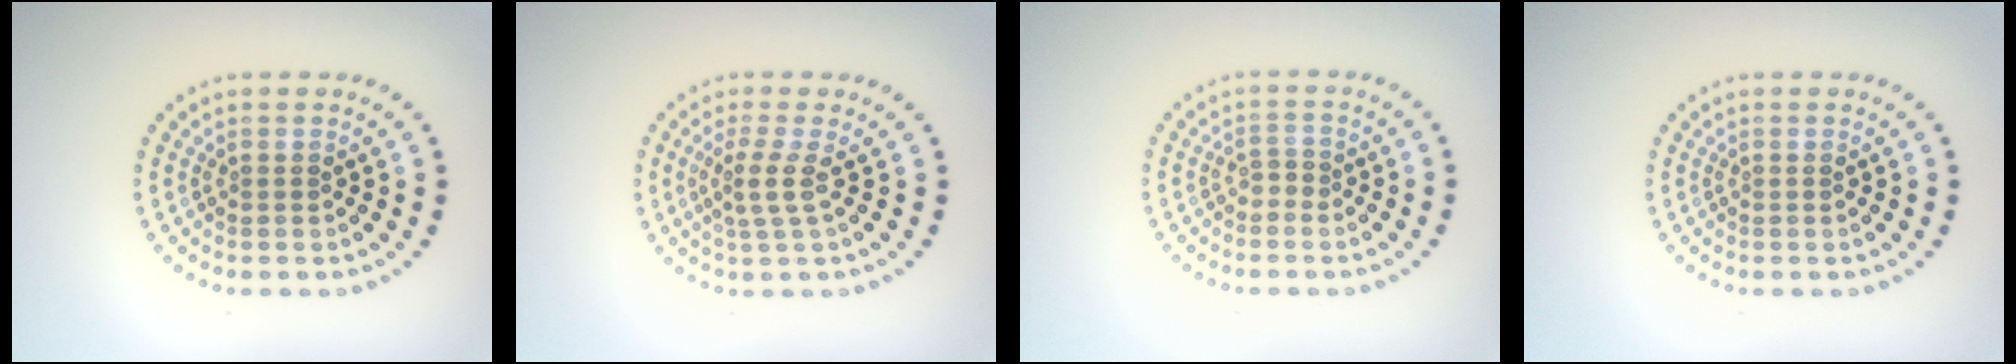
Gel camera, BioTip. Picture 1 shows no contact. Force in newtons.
{"total": 2.2, "press": 1.7, "slide": 1.4}
{"total": 1.0, "press": 0.8, "slide": 0.6}
{"total": 0.0}